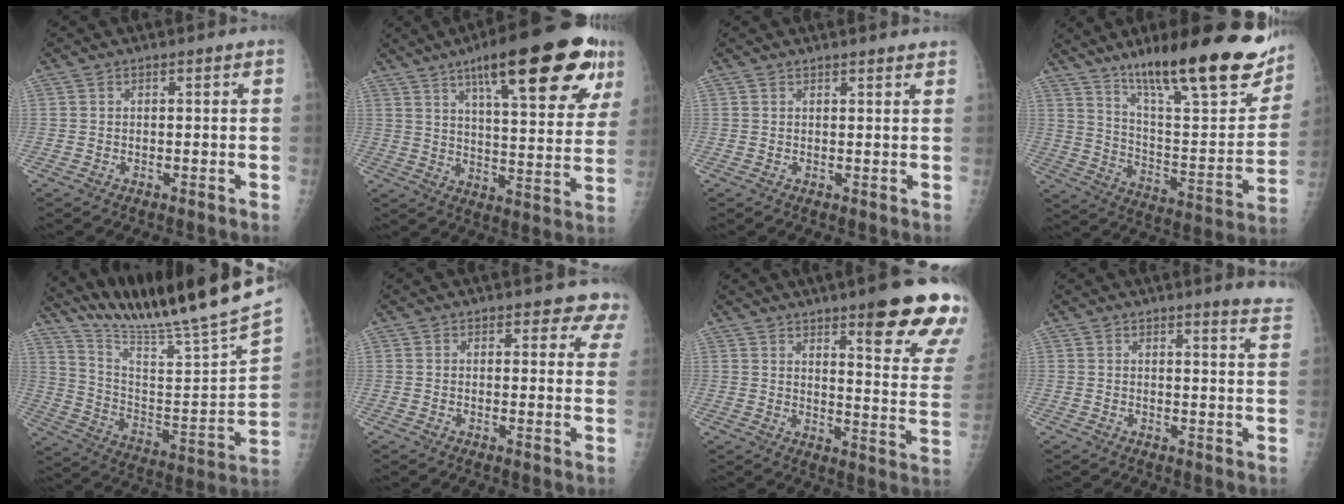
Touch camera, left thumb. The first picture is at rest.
{"total": 25.3, "force": [13.8, 6.8, 20.2], "torque": [-0.261, -0.029, 0.198]}
{"total": 2.8, "force": [2.6, 0.4, 0.9], "torque": [-0.003, -0.007, 0.026]}
{"total": 28.4, "force": [18.2, 6.9, 20.7], "torque": [-0.276, -0.064, 0.288]}
{"total": 24.9, "force": [21.8, 0.0, 12.0], "torque": [-0.174, -0.126, 0.345]}
{"total": 5.2, "force": [4.5, 2.5, 0.8], "torque": [0.033, -0.022, 0.028]}
{"total": 19.3, "force": [11.7, 3.5, 14.9], "torque": [-0.163, -0.061, 0.151]}
{"total": 5.5, "force": [4.9, -0.1, 2.4], "torque": [-0.024, -0.034, 0.040]}